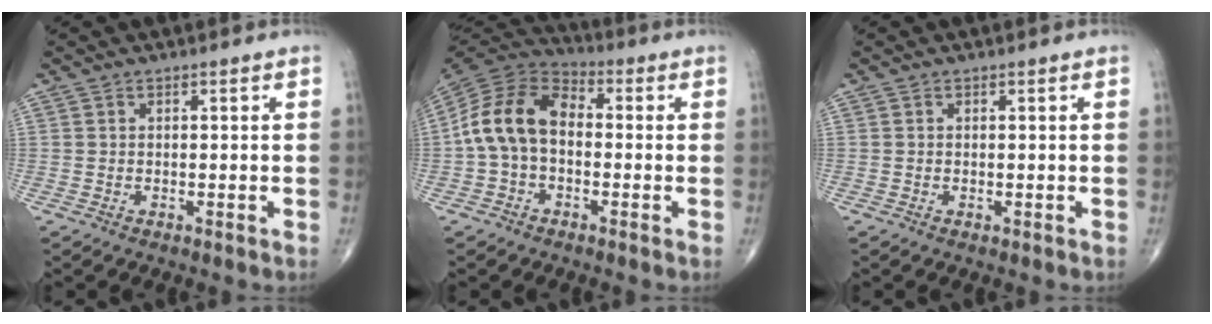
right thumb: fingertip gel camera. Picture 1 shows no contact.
{"total": 12.6, "force": [-0.7, 8.5, 9.2], "torque": [-0.166, 0.035, -0.029]}
{"total": 0.0}